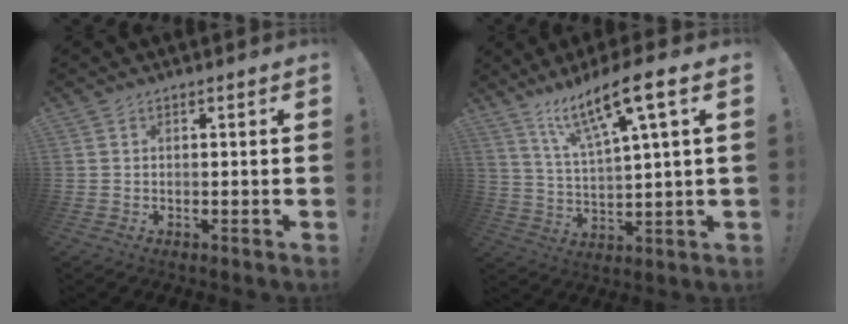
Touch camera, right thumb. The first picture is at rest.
{"total": 14.0, "force": [8.4, 2.5, 11.0], "torque": [-0.193, -0.041, 0.132]}